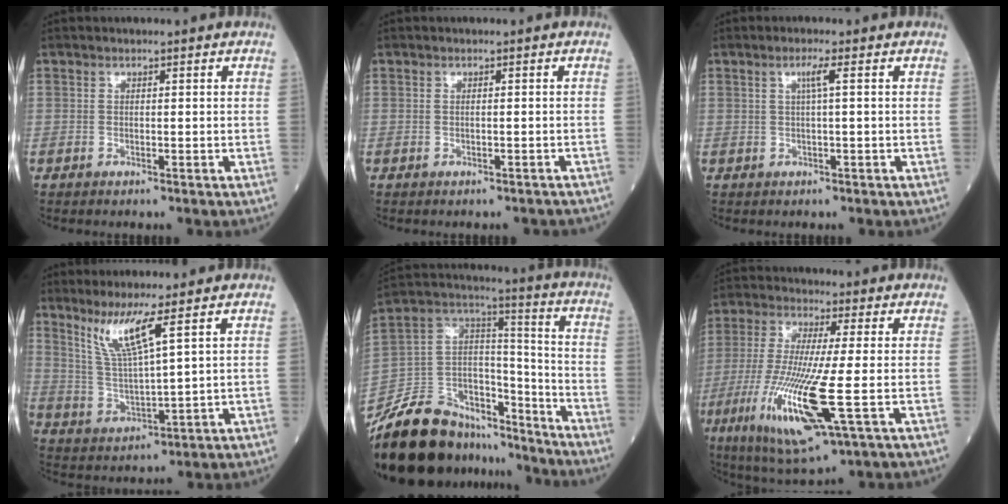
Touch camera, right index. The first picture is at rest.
{"total": 8.3, "force": [-8.0, 2.2, 0.0], "torque": [0.017, 0.021, -0.080]}
{"total": 2.0, "force": [0.6, -0.4, 1.9], "torque": [-0.037, 0.002, 0.011]}
{"total": 7.4, "force": [4.5, -0.9, 5.8], "torque": [-0.119, -0.015, 0.098]}
{"total": 22.6, "force": [-18.9, 8.8, 8.6], "torque": [-0.194, 0.038, -0.323]}
{"total": 15.5, "force": [-4.2, 1.2, 14.9], "torque": [-0.315, -0.035, -0.074]}